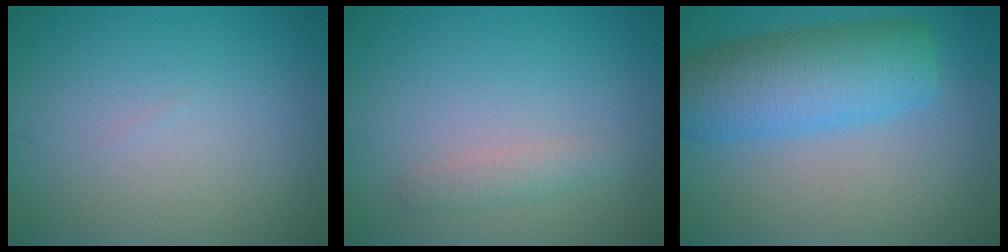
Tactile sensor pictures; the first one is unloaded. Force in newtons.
{"total": 1.4, "press": 1.4, "slide": 0.0}
{"total": 8.2, "press": 8.2, "slide": 0.2}